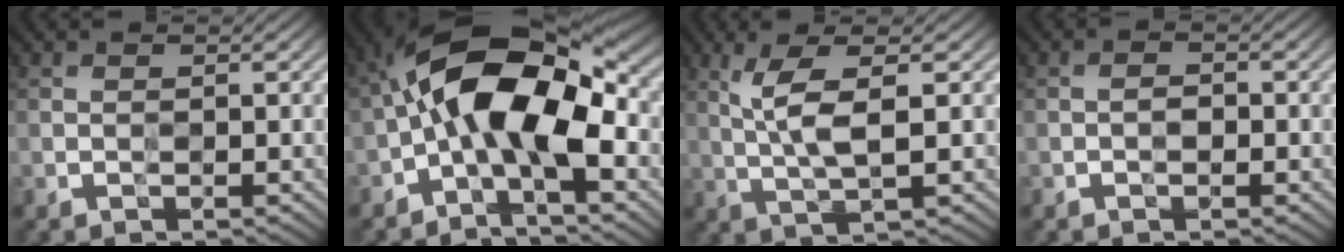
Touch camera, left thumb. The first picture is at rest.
{"total": 14.4, "force": [-0.8, 6.1, 13.0], "torque": [-0.229, 0.024, -0.029]}
{"total": 5.4, "force": [1.3, 1.1, 5.1], "torque": [-0.115, 0.003, 0.031]}
{"total": 1.4, "force": [-0.5, 0.7, 1.1], "torque": [-0.016, 0.004, -0.011]}